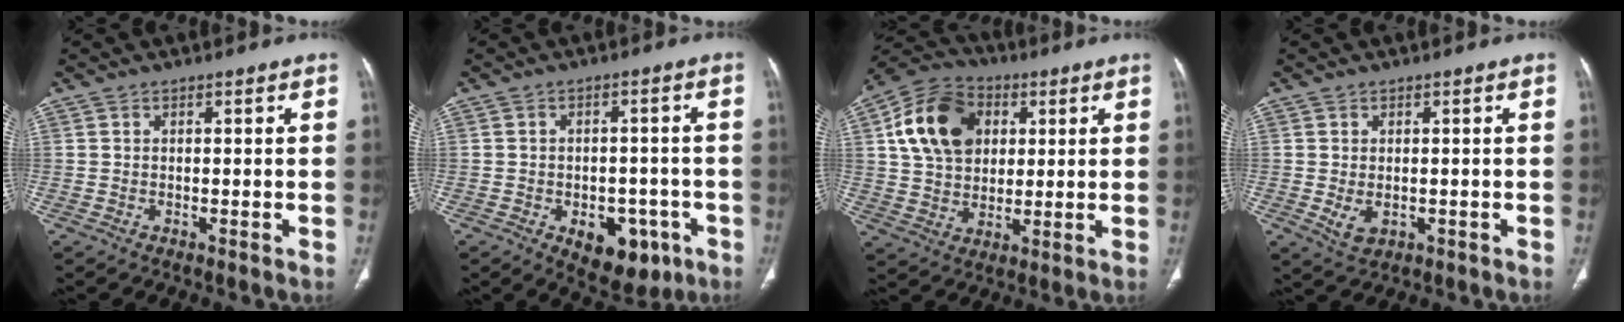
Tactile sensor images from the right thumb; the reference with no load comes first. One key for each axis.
{"total": 10.0, "fx": -4.4, "fy": 6.2, "fz": 6.6, "tx": -0.053, "ty": 0.020, "tz": -0.045}
{"total": 15.9, "fx": 4.5, "fy": 11.7, "fz": 9.8, "tx": -0.157, "ty": 0.006, "tz": 0.076}
{"total": 3.1, "fx": -0.6, "fy": 2.1, "fz": 2.3, "tx": -0.038, "ty": -0.005, "tz": 0.003}